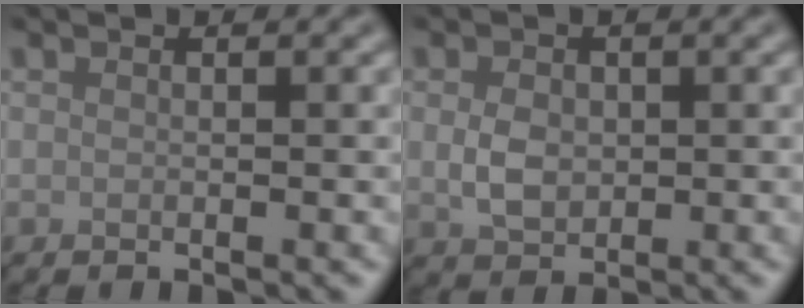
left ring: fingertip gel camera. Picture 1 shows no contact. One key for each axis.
{"total": 2.6, "fx": 0.1, "fy": 2.0, "fz": 1.7, "tx": -0.035, "ty": -0.002, "tz": 0.002}